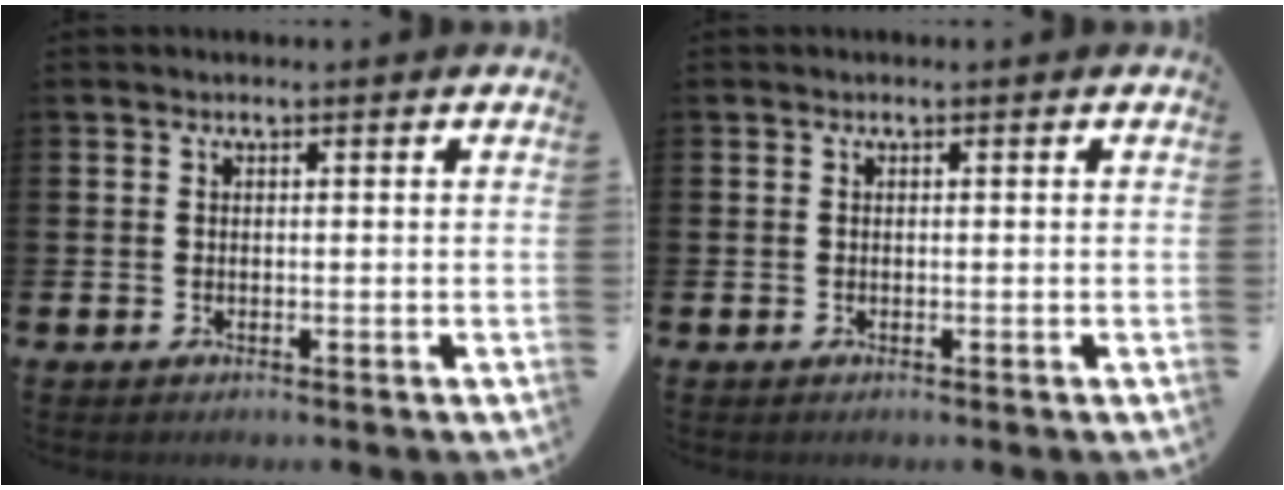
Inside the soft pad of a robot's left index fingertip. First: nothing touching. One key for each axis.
{"total": 0.0}